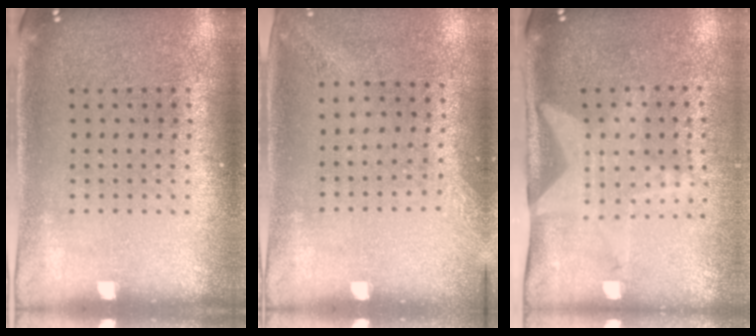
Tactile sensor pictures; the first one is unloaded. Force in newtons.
{"total": 1.4, "press": 1.0, "slide": 1.0}
{"total": 2.0, "press": 1.5, "slide": 1.4}